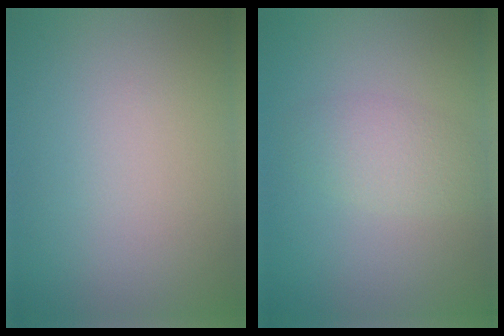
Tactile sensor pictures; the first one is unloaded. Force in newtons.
{"total": 2.4, "press": 2.4, "slide": 0.2}